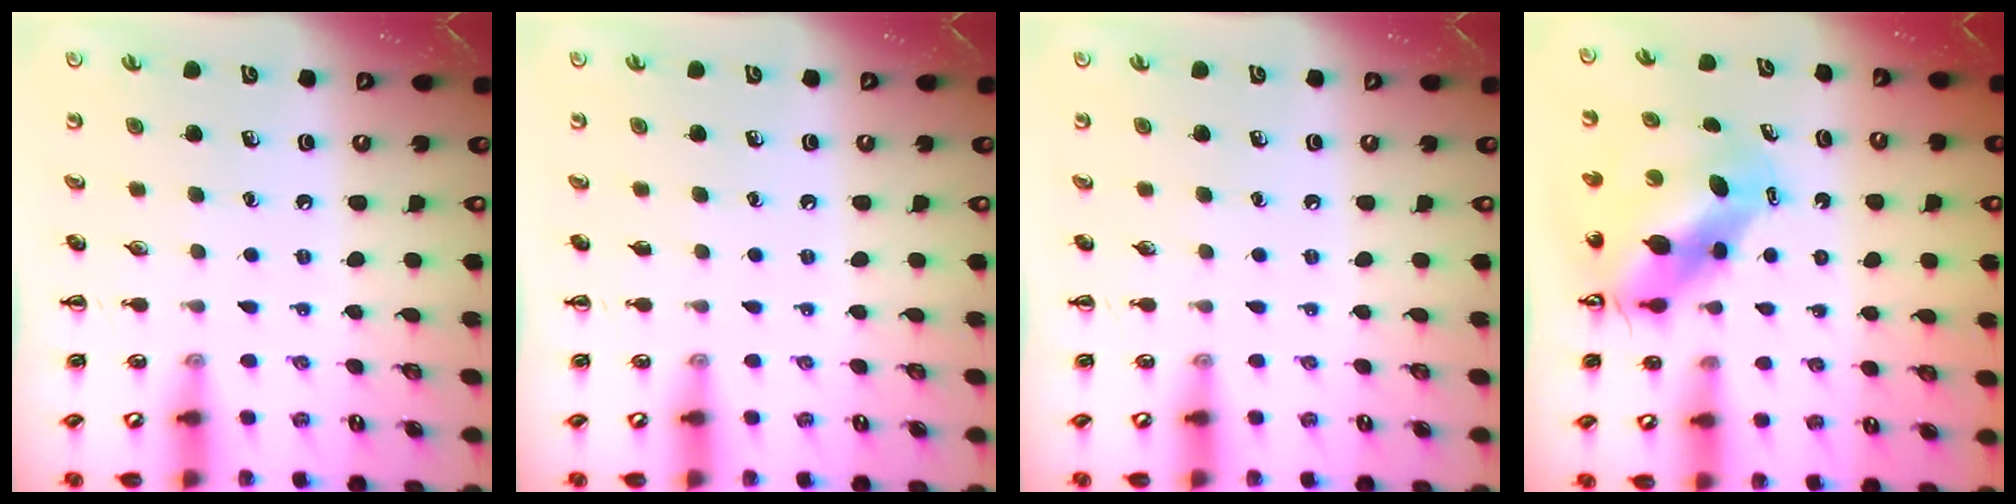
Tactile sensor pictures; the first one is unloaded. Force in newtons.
{"total": 0.0}
{"total": 0.0}
{"total": 8.4, "press": 8.0, "slide": 2.5}